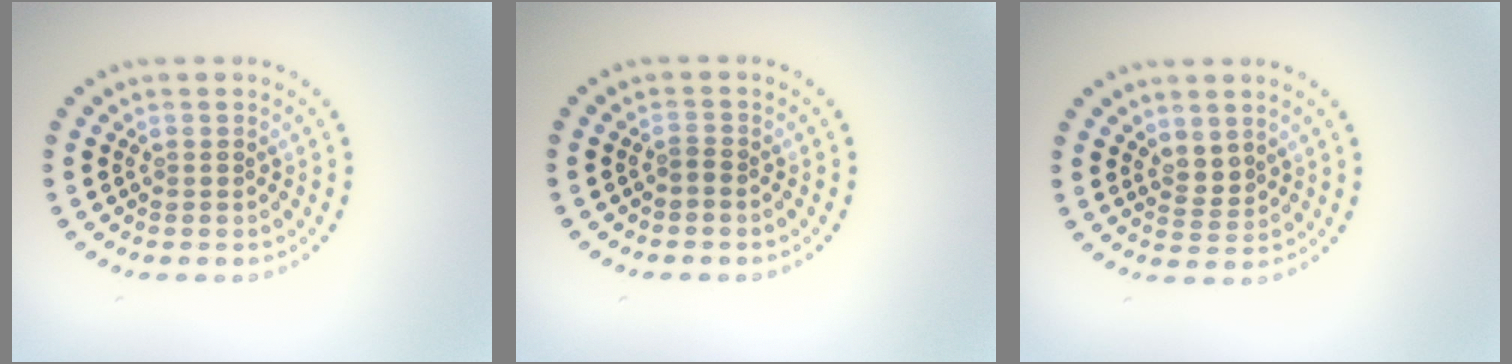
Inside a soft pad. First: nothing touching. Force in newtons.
{"total": 0.6, "press": 0.3, "slide": 0.5}
{"total": 1.6, "press": 1.2, "slide": 1.0}